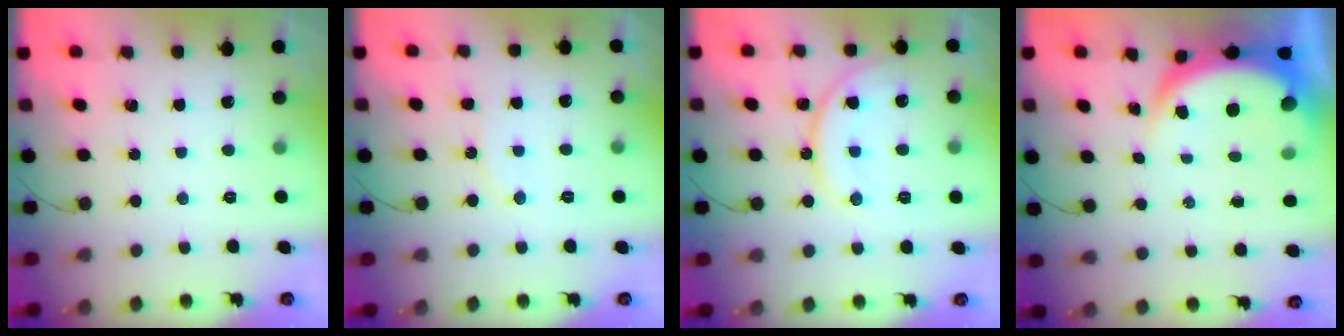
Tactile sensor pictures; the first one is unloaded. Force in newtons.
{"total": 6.7, "press": 6.3, "slide": 2.3}
{"total": 13.3, "press": 13.3, "slide": 1.3}
{"total": 6.9, "press": 6.8, "slide": 0.8}